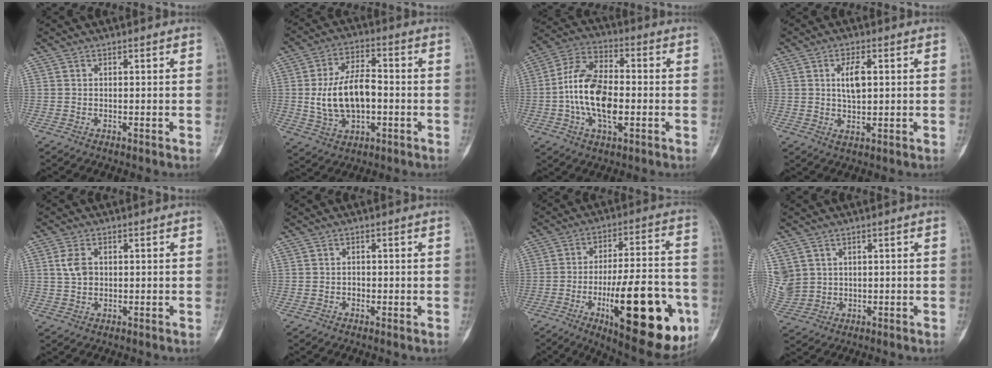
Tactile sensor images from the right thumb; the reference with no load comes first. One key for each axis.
{"total": 13.1, "fx": -0.9, "fy": 7.5, "fz": 10.6, "tx": -0.185, "ty": 0.019, "tz": -0.012}
{"total": 14.8, "fx": -1.8, "fy": 7.7, "fz": 12.5, "tx": -0.239, "ty": 0.020, "tz": -0.040}
{"total": 5.3, "fx": 1.1, "fy": 2.3, "fz": 4.6, "tx": -0.082, "ty": -0.004, "tz": 0.019}
{"total": 3.9, "fx": 0.7, "fy": 2.7, "fz": 2.7, "tx": -0.050, "ty": 0.004, "tz": 0.015}
{"total": 0.9, "fx": -0.3, "fy": 0.8, "fz": 0.2, "tx": 0.002, "ty": 0.004, "tz": -0.008}
{"total": 27.5, "fx": -9.3, "fy": 9.1, "fz": 24.3, "tx": -0.313, "ty": 0.025, "tz": -0.123}
{"total": 9.4, "fx": 2.7, "fy": 8.4, "fz": 3.4, "tx": -0.096, "ty": 0.012, "tz": 0.080}